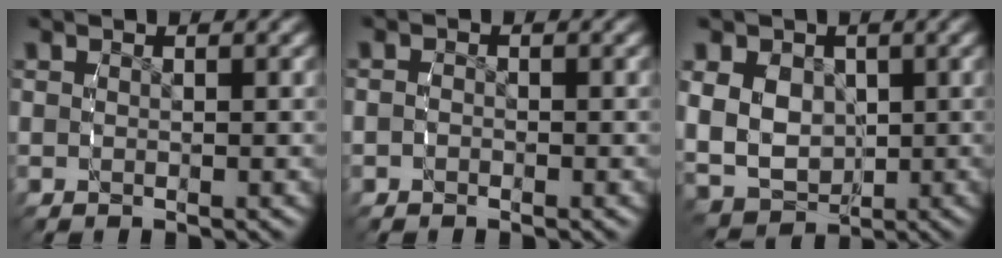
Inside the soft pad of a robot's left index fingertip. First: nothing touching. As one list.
[{"total": 0.7, "force": [-0.7, 0.1, 0.1], "torque": [-0.006, -0.008, -0.011]}, {"total": 8.7, "force": [-0.1, 7.5, 4.4], "torque": [-0.111, -0.043, 0.013]}]